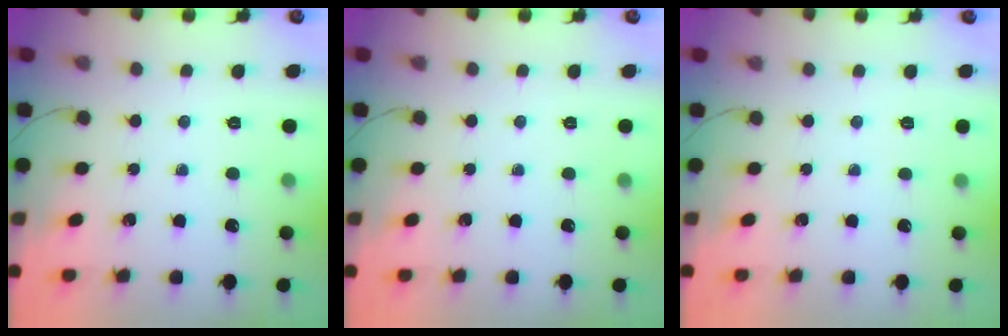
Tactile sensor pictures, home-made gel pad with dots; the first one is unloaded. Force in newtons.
{"total": 0.0}
{"total": 4.1, "press": 3.8, "slide": 1.6}